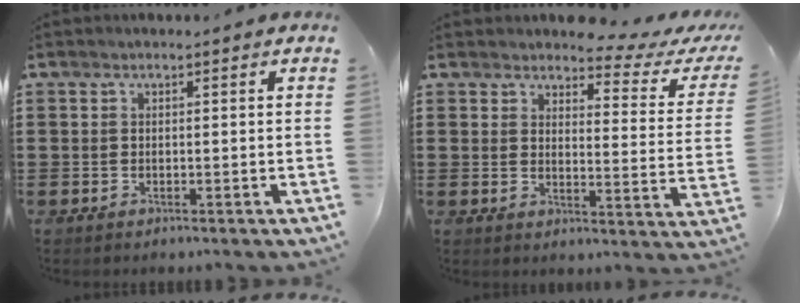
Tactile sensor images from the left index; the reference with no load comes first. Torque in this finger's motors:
{"motor_torque": [1.87, -0.26, 0.14, 0.01]}